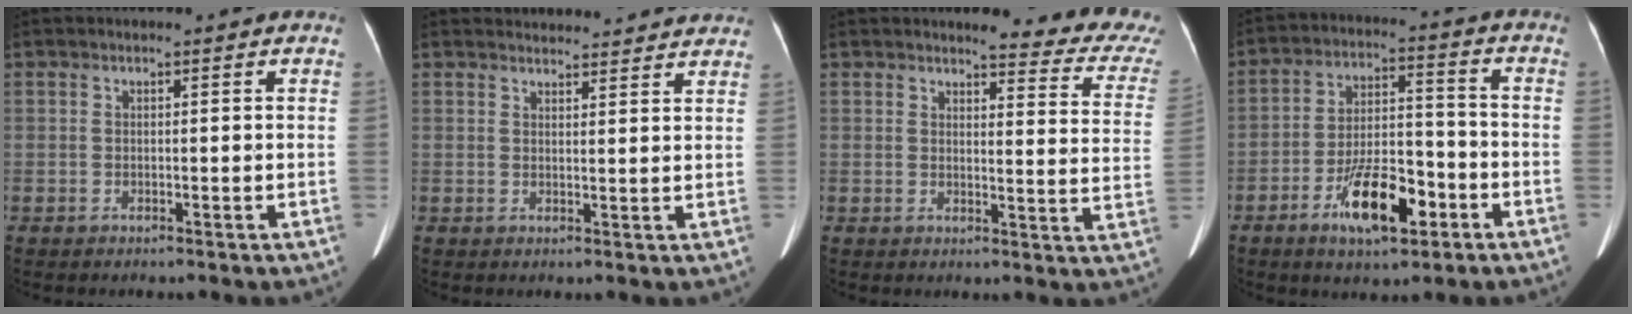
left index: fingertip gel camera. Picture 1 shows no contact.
{"total": 12.9, "force": [12.4, 2.3, 2.4], "torque": [-0.013, 0.024, 0.137]}
{"total": 12.3, "force": [11.5, 1.5, 4.1], "torque": [-0.025, -0.062, 0.099]}
{"total": 11.2, "force": [-5.6, 3.9, 8.8], "torque": [-0.165, 0.007, -0.092]}